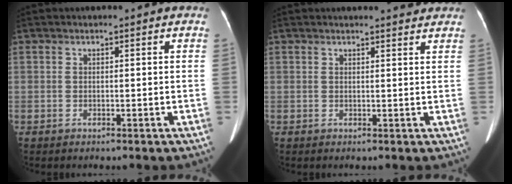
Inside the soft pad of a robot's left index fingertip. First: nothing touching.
{"total": 3.8, "force": [3.6, 0.5, 1.1], "torque": [-0.016, 0.003, 0.034]}